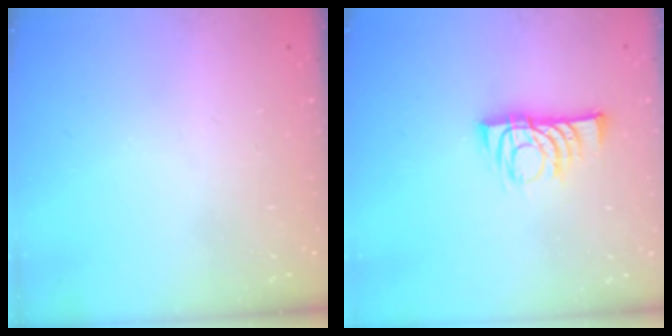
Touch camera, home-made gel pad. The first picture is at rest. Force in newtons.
{"total": 10.2, "press": 10.1, "slide": 0.8}